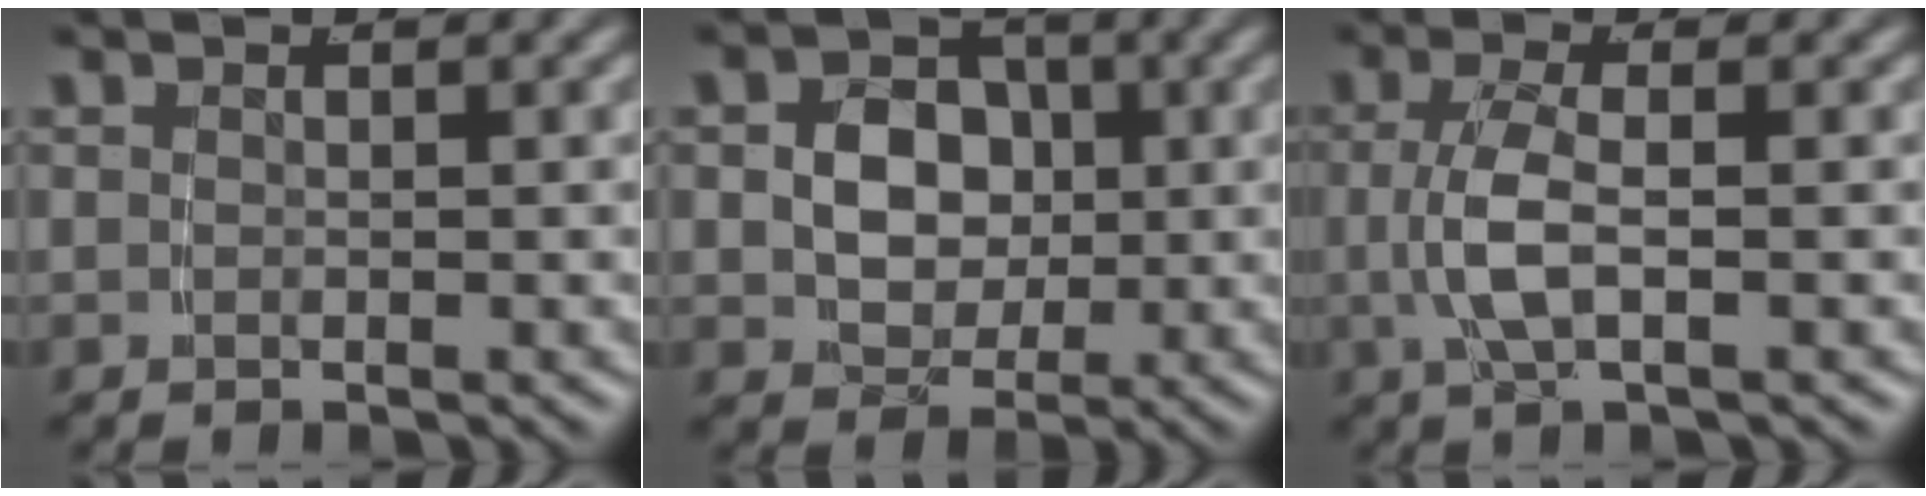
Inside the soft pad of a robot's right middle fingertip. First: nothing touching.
{"total": 4.7, "force": [0.3, 3.8, 2.8], "torque": [-0.054, -0.020, 0.016]}
{"total": 3.3, "force": [-0.3, 0.6, 3.2], "torque": [-0.076, -0.003, 0.001]}